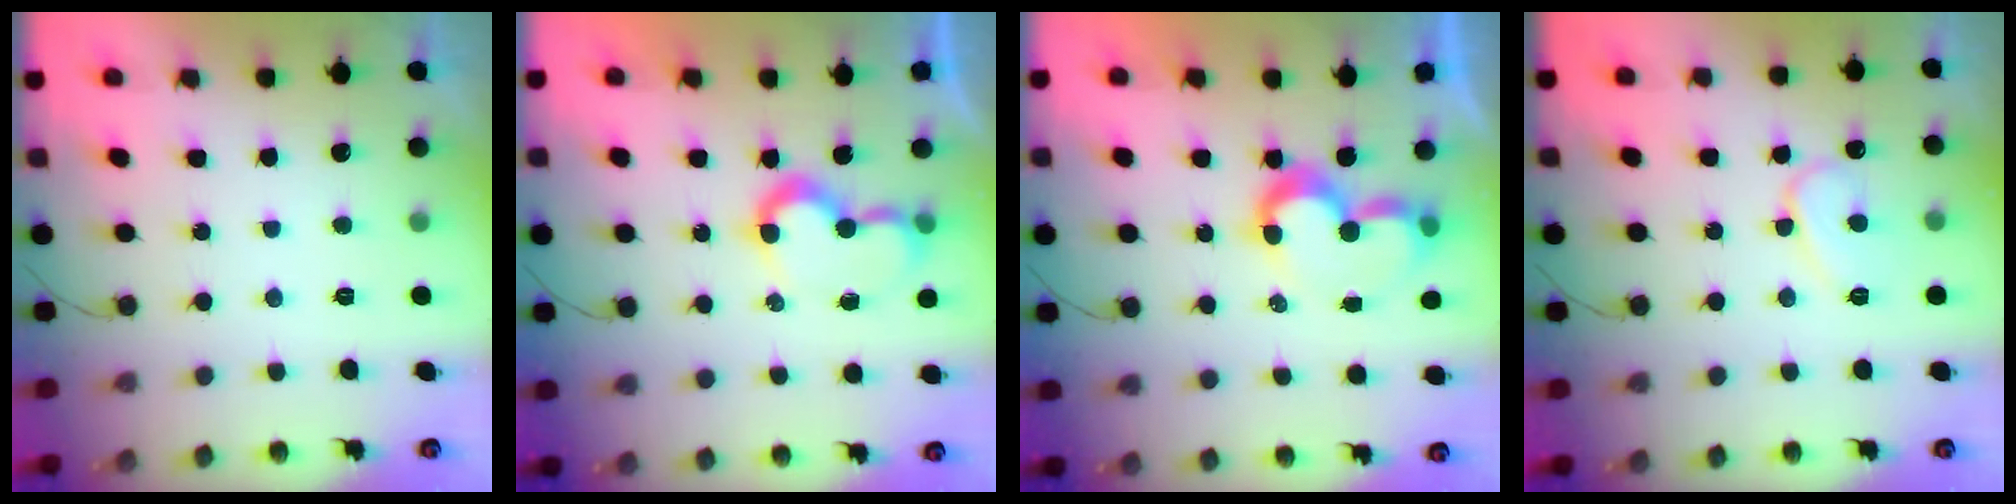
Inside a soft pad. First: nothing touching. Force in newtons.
{"total": 8.2, "press": 8.1, "slide": 0.7}
{"total": 7.9, "press": 7.9, "slide": 0.8}
{"total": 8.3, "press": 8.3, "slide": 0.9}